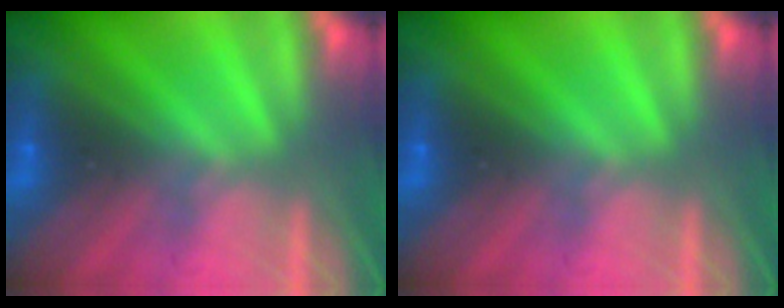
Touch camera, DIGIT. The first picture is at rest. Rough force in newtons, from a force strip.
{"total": 0.0}